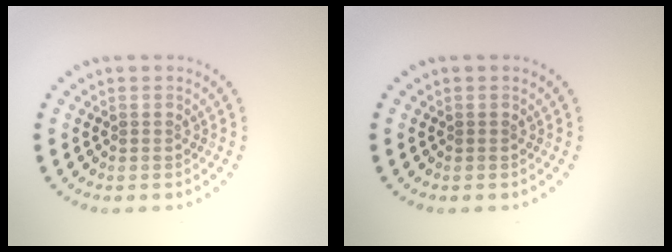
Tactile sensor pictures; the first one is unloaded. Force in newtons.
{"total": 0.0}